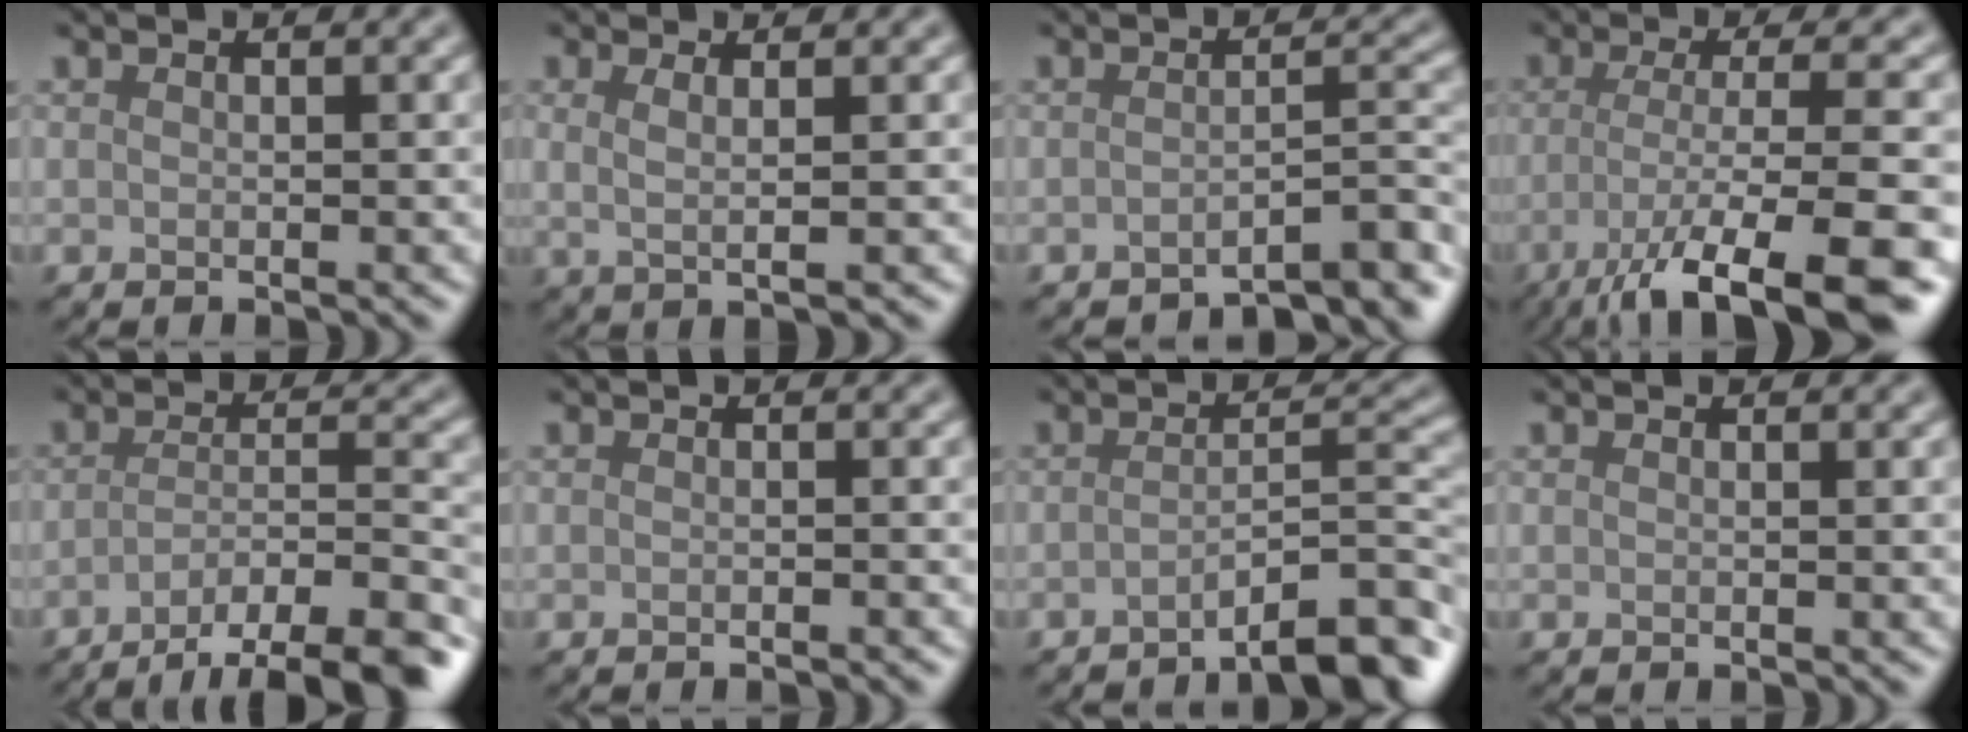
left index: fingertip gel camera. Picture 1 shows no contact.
{"total": 2.3, "force": [0.7, 0.8, 2.1], "torque": [-0.035, -0.003, 0.003]}
{"total": 4.9, "force": [-4.2, 0.8, 2.5], "torque": [-0.020, 0.008, -0.055]}
{"total": 9.3, "force": [-4.3, 2.3, 7.9], "torque": [-0.120, -0.012, -0.079]}
{"total": 9.6, "force": [-6.4, 2.6, 6.7], "torque": [-0.097, 0.000, -0.093]}
{"total": 0.6, "force": [-0.5, 0.0, 0.4], "torque": [-0.002, 0.001, -0.008]}
{"total": 5.5, "force": [-3.4, 1.0, 4.1], "torque": [-0.054, 0.013, -0.053]}
{"total": 0.0}